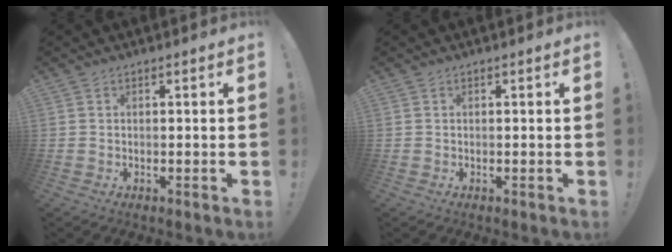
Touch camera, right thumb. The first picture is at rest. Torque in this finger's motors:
{"motor_torque": [0.00, 0.00, -0.07, 0.07, 0.00]}